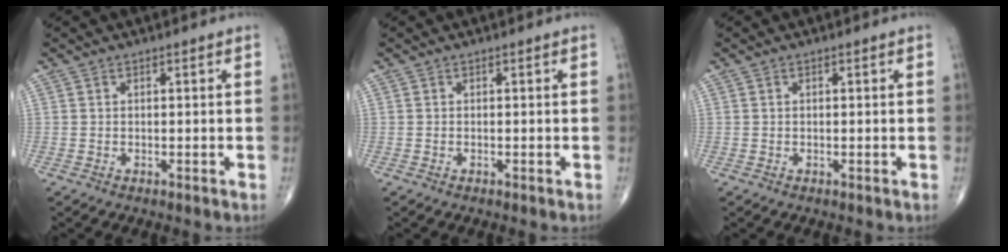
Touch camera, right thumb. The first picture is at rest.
{"total": 0.0}
{"total": 0.0}